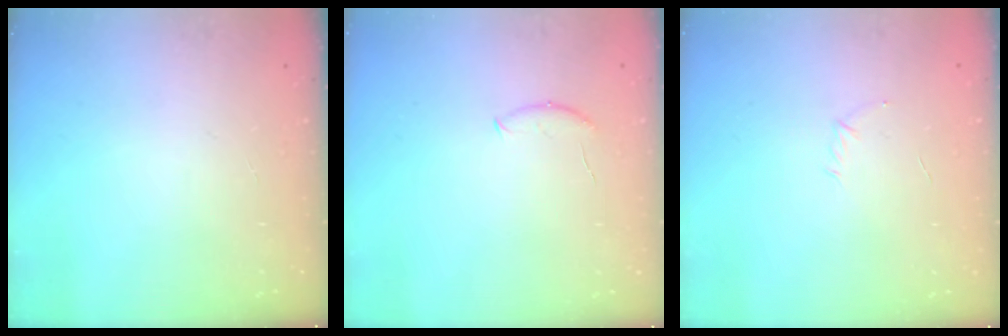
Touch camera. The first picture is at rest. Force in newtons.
{"total": 5.9, "press": 5.9, "slide": 0.9}
{"total": 3.7, "press": 3.7, "slide": 0.7}